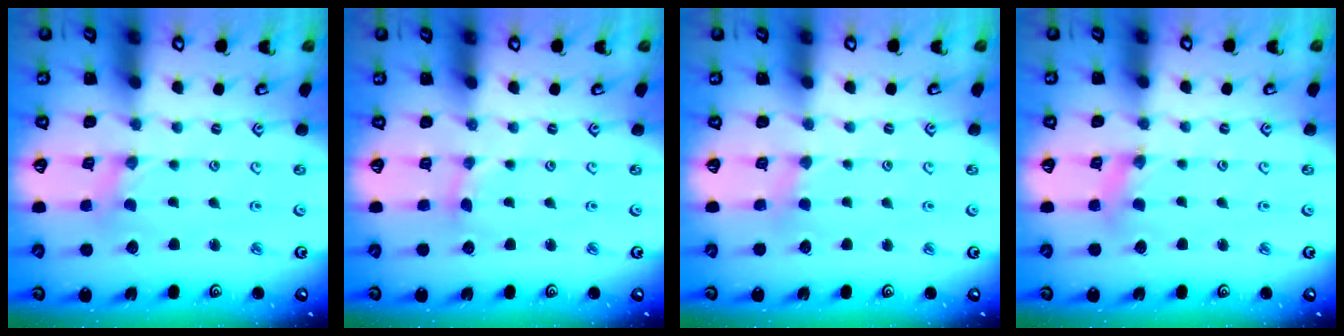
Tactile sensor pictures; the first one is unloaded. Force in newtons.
{"total": 2.3, "press": 2.3, "slide": 0.3}
{"total": 2.3, "press": 2.3, "slide": 0.4}
{"total": 2.7, "press": 2.7, "slide": 0.2}